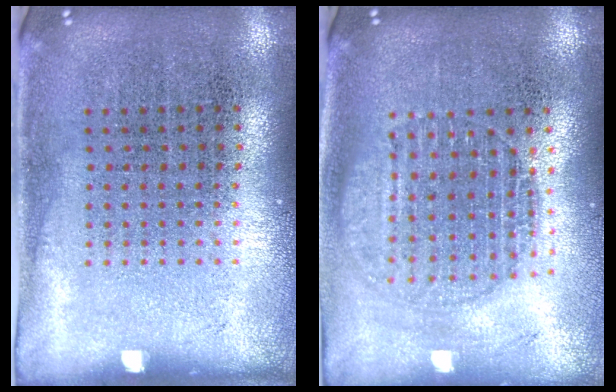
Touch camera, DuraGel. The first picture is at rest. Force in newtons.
{"total": 1.8, "press": 1.5, "slide": 1.0}